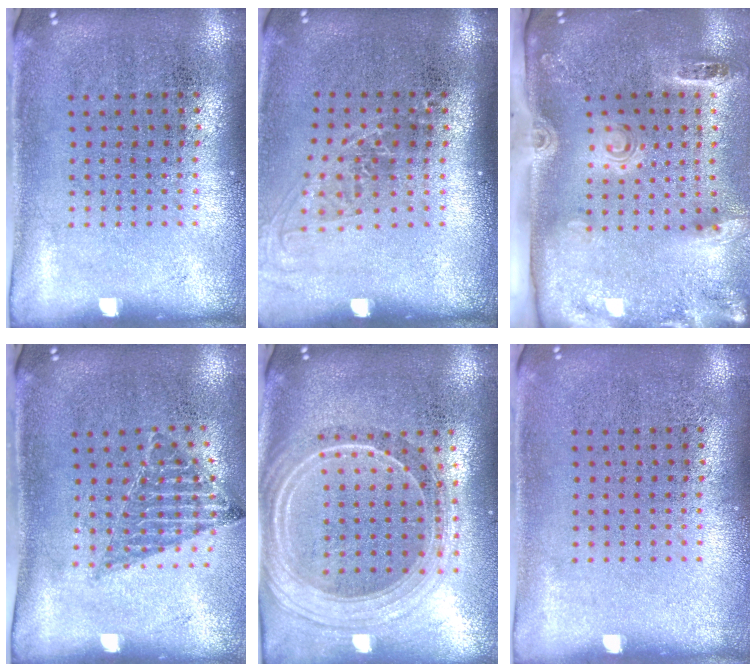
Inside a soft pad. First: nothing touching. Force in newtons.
{"total": 1.4, "press": 1.1, "slide": 0.9}
{"total": 2.9, "press": 2.0, "slide": 2.1}
{"total": 1.0, "press": 0.9, "slide": 0.4}
{"total": 2.3, "press": 1.9, "slide": 1.3}
{"total": 0.0}